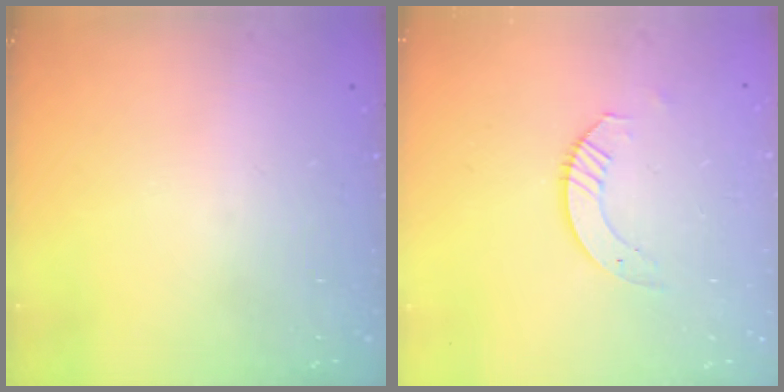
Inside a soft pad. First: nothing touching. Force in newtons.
{"total": 3.2, "press": 3.2, "slide": 0.3}